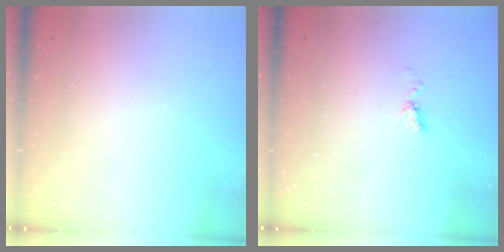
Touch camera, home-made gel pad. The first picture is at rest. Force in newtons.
{"total": 4.9, "press": 4.8, "slide": 0.8}